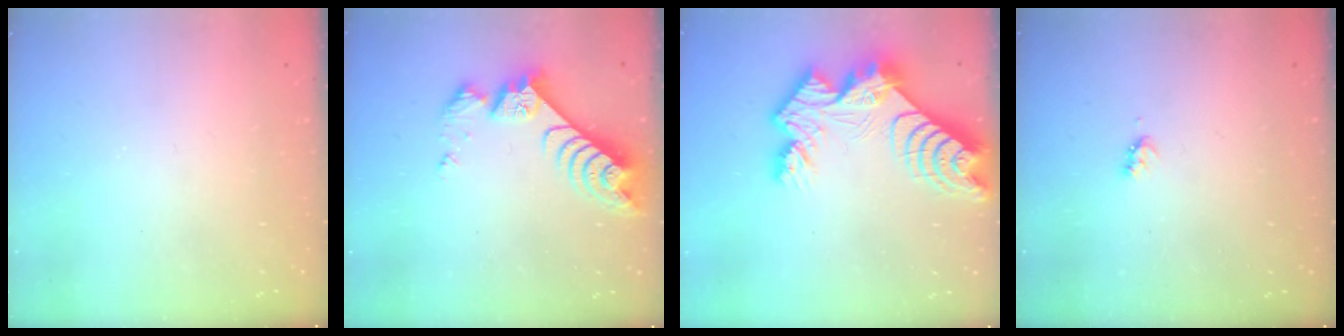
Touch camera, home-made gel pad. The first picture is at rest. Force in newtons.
{"total": 8.3, "press": 8.3, "slide": 0.8}
{"total": 15.7, "press": 15.6, "slide": 1.5}
{"total": 2.8, "press": 2.8, "slide": 0.4}